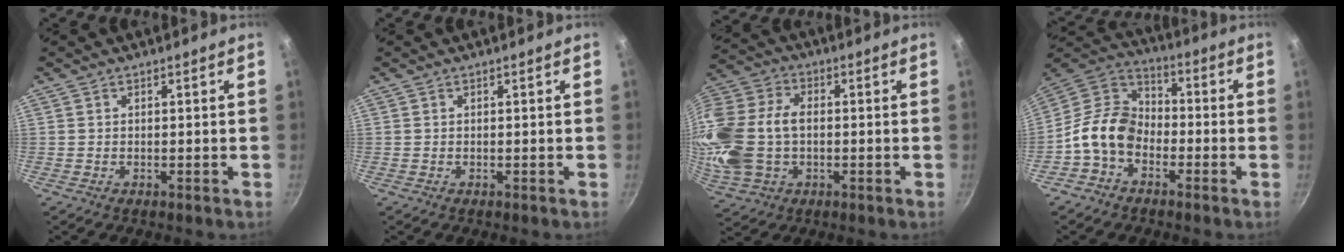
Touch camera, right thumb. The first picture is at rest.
{"total": 0.0}
{"total": 20.5, "force": [-0.6, 14.4, 14.6], "torque": [-0.324, 0.034, -0.009]}
{"total": 11.6, "force": [-4.1, 8.5, 6.8], "torque": [-0.092, 0.052, -0.107]}